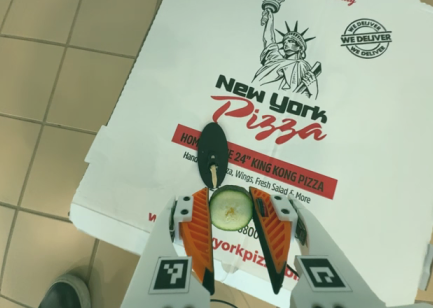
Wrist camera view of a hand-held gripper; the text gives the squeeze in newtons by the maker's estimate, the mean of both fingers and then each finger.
{"total": 8.1, "left": 8.1, "right": 8.0}